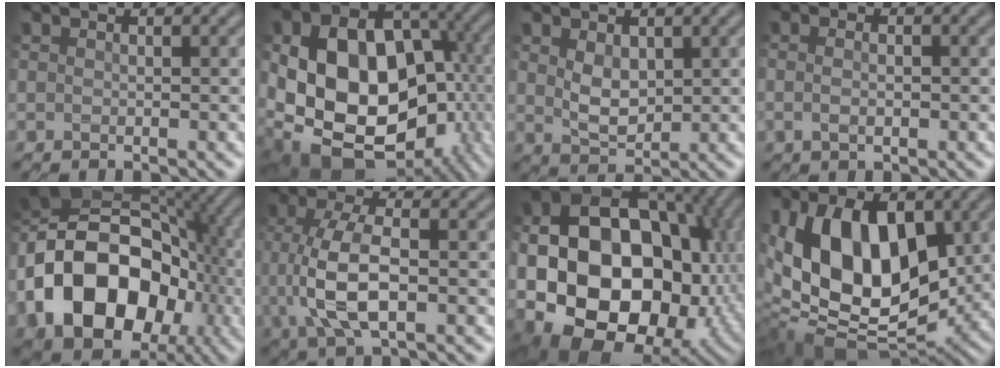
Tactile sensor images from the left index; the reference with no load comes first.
{"total": 16.8, "force": [-1.9, 12.4, 11.2], "torque": [-0.187, -0.020, 0.002]}
{"total": 2.9, "force": [0.8, 1.8, 2.2], "torque": [-0.050, -0.002, 0.018]}
{"total": 1.9, "force": [-0.2, 0.9, 1.7], "torque": [-0.027, 0.002, -0.005]}
{"total": 16.5, "force": [-3.4, 11.6, 11.2], "torque": [-0.206, 0.008, -0.068]}
{"total": 6.9, "force": [-0.7, 2.8, 6.3], "torque": [-0.137, 0.004, -0.013]}
{"total": 23.5, "force": [-1.9, 18.9, 13.9], "torque": [-0.263, -0.018, -0.061]}
{"total": 14.4, "force": [1.3, 8.8, 11.3], "torque": [-0.218, -0.009, 0.018]}